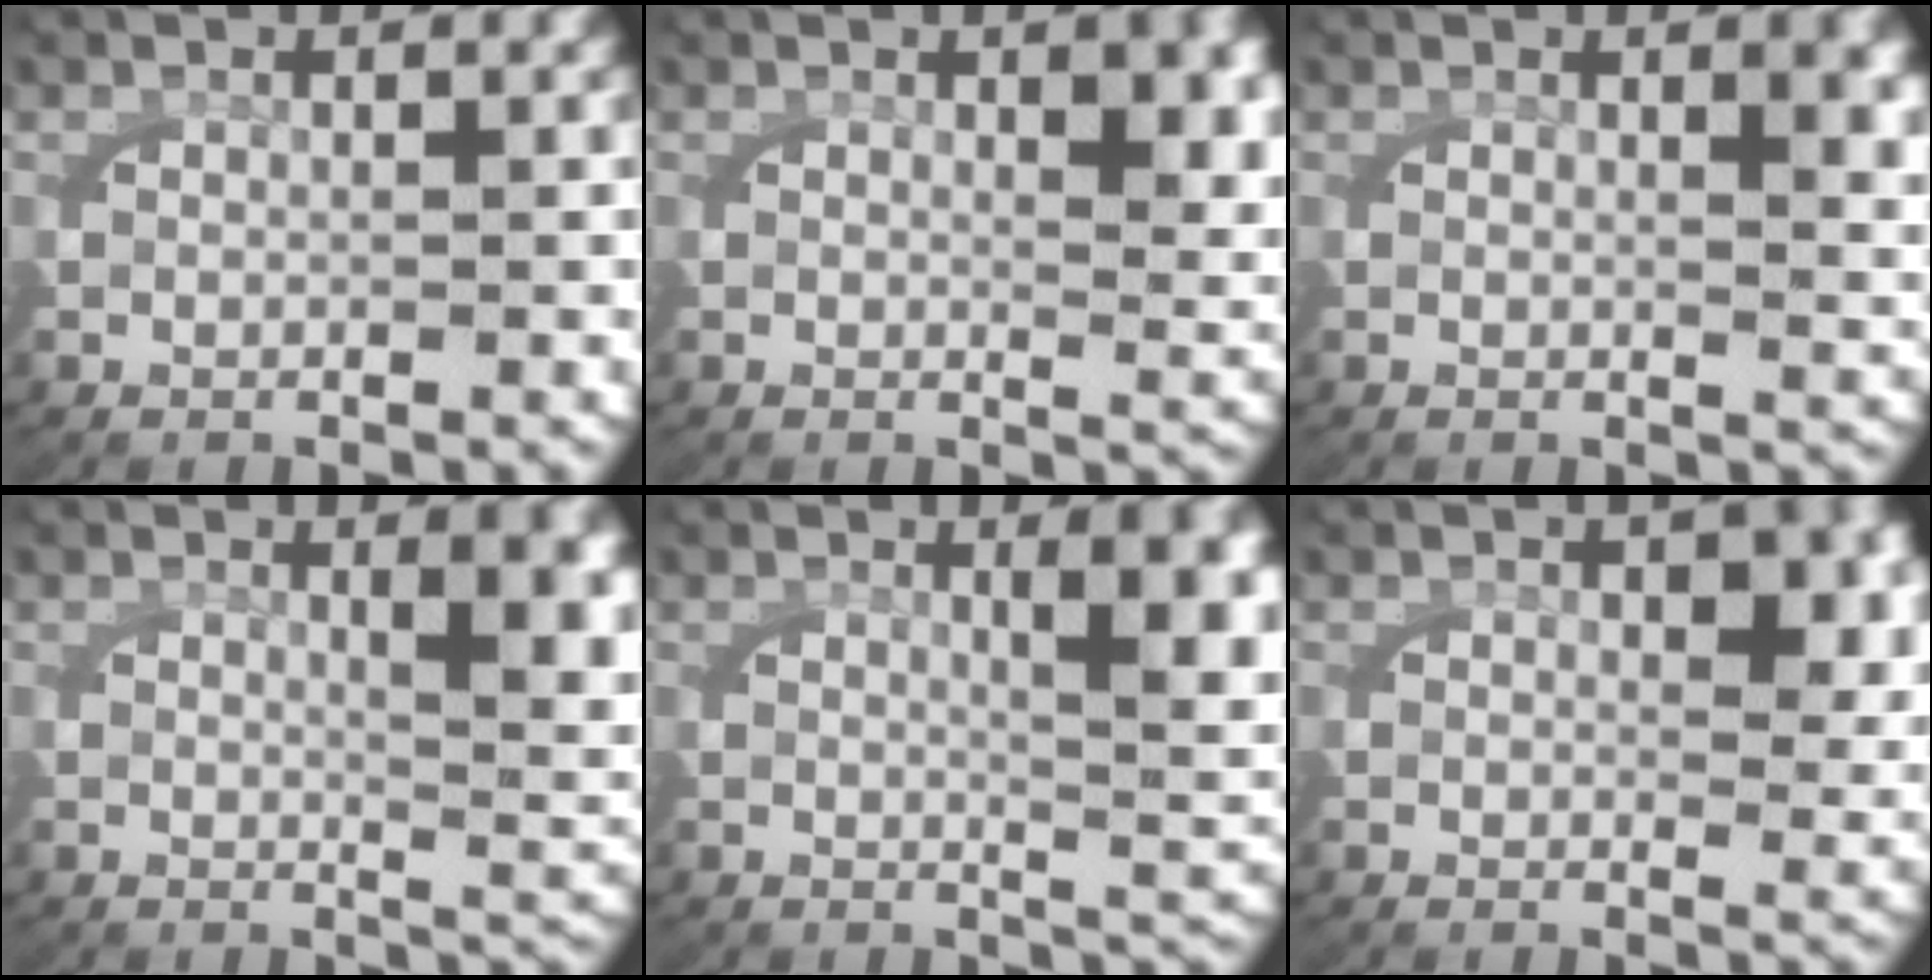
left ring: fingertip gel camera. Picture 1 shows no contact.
{"total": 2.9, "force": [1.1, 0.7, 2.6], "torque": [-0.038, -0.010, 0.018]}
{"total": 2.4, "force": [1.0, 0.2, 2.1], "torque": [-0.036, -0.007, 0.017]}
{"total": 4.8, "force": [1.2, 1.1, 4.5], "torque": [-0.059, -0.010, 0.025]}
{"total": 5.6, "force": [1.3, 1.4, 5.2], "torque": [-0.068, -0.007, 0.026]}
{"total": 3.2, "force": [0.7, 1.5, 2.7], "torque": [-0.041, -0.013, 0.012]}